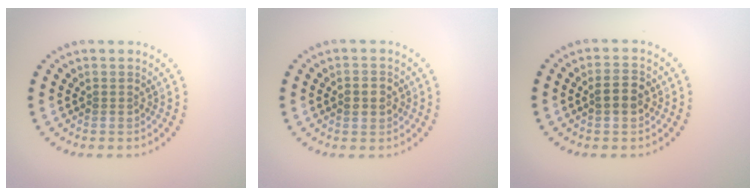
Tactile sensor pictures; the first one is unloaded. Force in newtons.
{"total": 1.7, "press": 1.7, "slide": 0.2}
{"total": 2.5, "press": 2.5, "slide": 0.1}